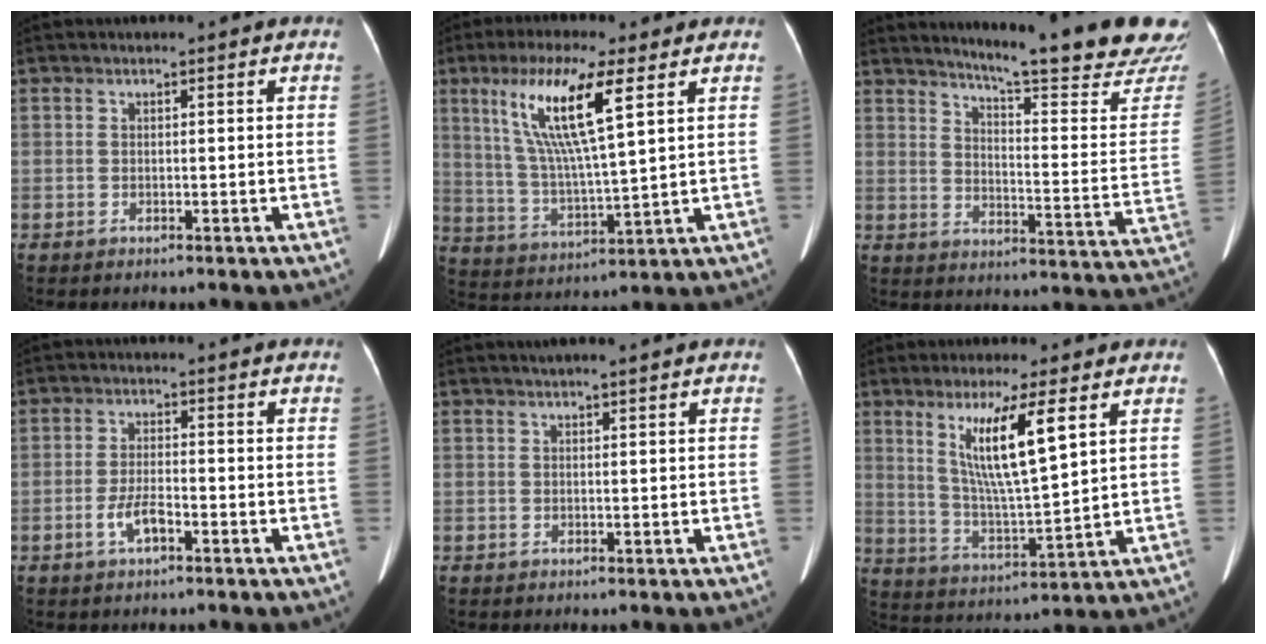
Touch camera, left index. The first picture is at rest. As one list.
[{"total": 13.0, "force": [5.7, 1.0, 11.7], "torque": [-0.243, 0.003, 0.108]}, {"total": 25.0, "force": [22.7, 0.4, 10.5], "torque": [-0.150, -0.114, 0.274]}, {"total": 3.5, "force": [-1.8, 0.9, 2.8], "torque": [-0.060, 0.000, -0.036]}, {"total": 1.5, "force": [1.2, -0.1, 0.9], "torque": [-0.014, 0.017, 0.024]}, {"total": 11.0, "force": [4.7, 0.7, 9.9], "torque": [-0.187, -0.013, 0.089]}]